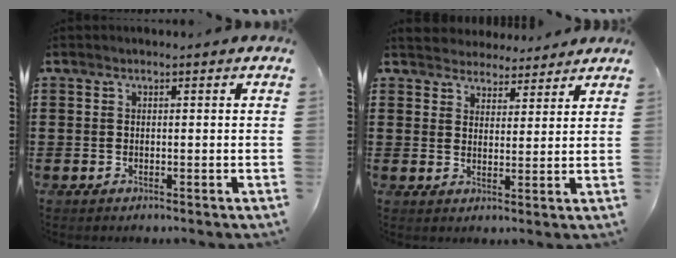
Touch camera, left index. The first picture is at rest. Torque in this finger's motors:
{"motor_torque": [1.09, -1.05, -0.08, -0.08]}